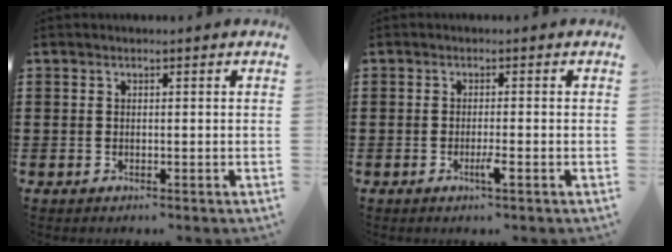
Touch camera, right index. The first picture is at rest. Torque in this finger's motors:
{"motor_torque": [0.62, -0.35, 0.06, 0.05]}